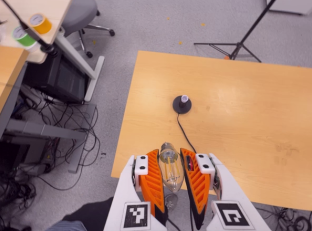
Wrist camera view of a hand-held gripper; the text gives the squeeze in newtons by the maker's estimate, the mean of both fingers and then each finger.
{"total": 22.8, "left": 24.6, "right": 21.0}